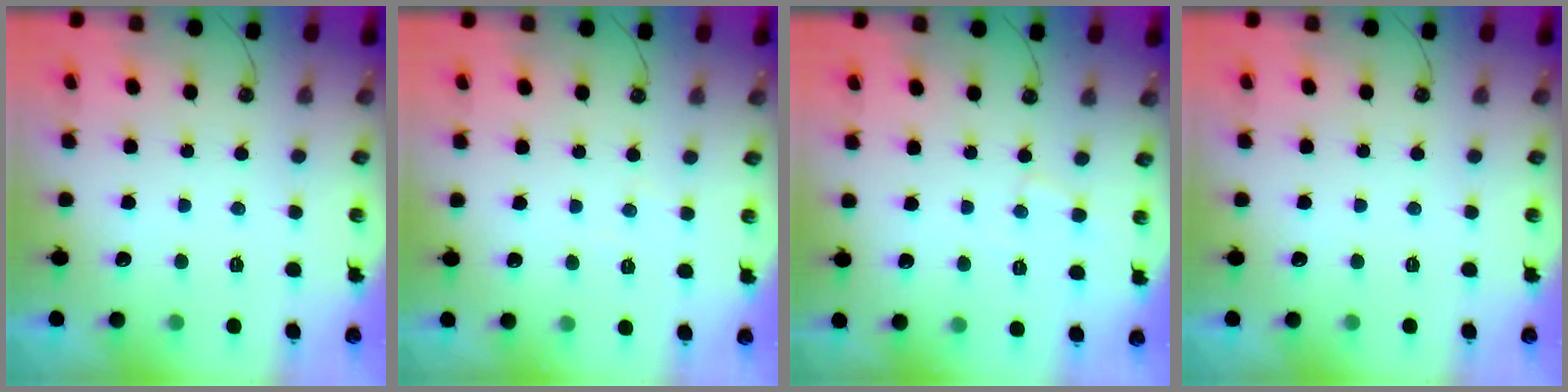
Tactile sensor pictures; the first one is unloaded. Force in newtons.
{"total": 2.9, "press": 2.8, "slide": 0.7}
{"total": 4.2, "press": 4.1, "slide": 0.7}
{"total": 0.0}